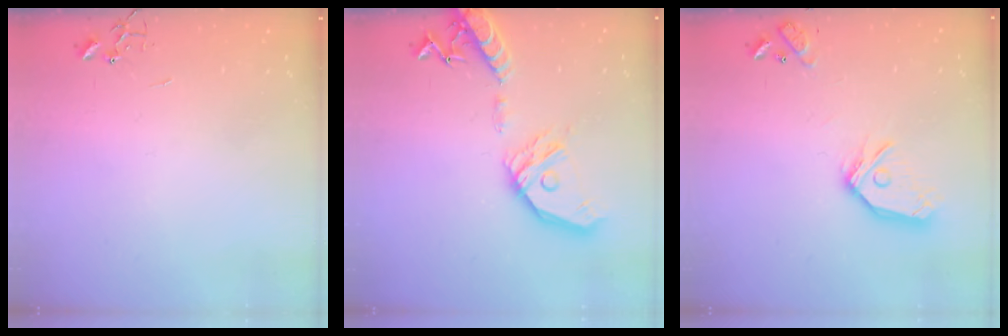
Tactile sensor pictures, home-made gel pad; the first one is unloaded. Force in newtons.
{"total": 20.0, "press": 19.7, "slide": 3.5}
{"total": 15.0, "press": 14.9, "slide": 2.2}